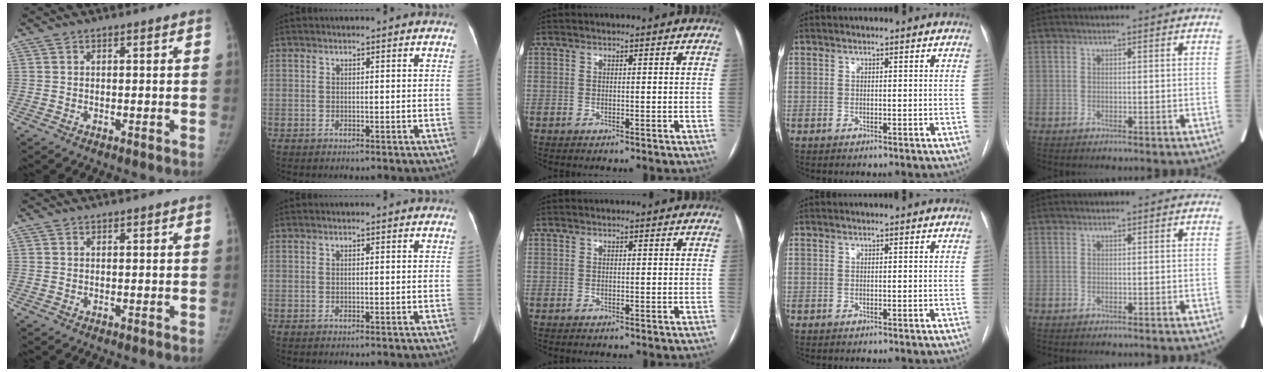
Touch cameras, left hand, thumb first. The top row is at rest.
{}